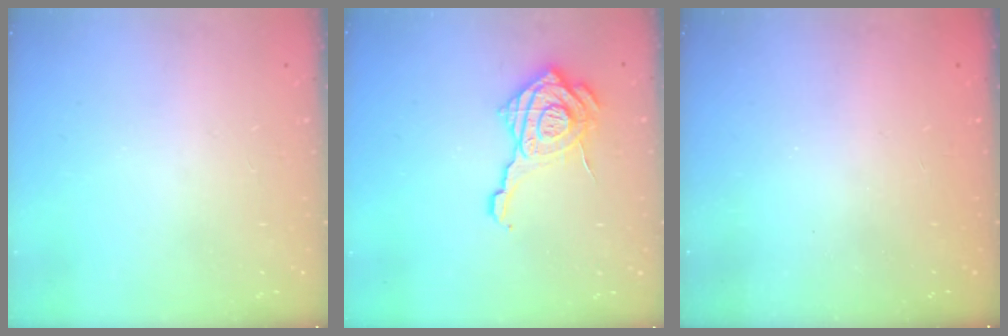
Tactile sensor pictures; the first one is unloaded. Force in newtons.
{"total": 16.6, "press": 16.6, "slide": 1.5}
{"total": 2.3, "press": 2.2, "slide": 0.8}